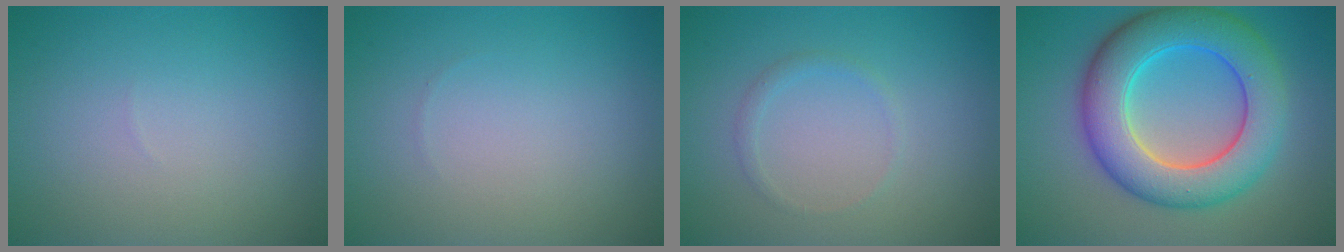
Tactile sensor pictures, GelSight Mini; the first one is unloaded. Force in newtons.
{"total": 0.0}
{"total": 0.9, "press": 0.9, "slide": 0.1}
{"total": 9.4, "press": 9.4, "slide": 0.4}